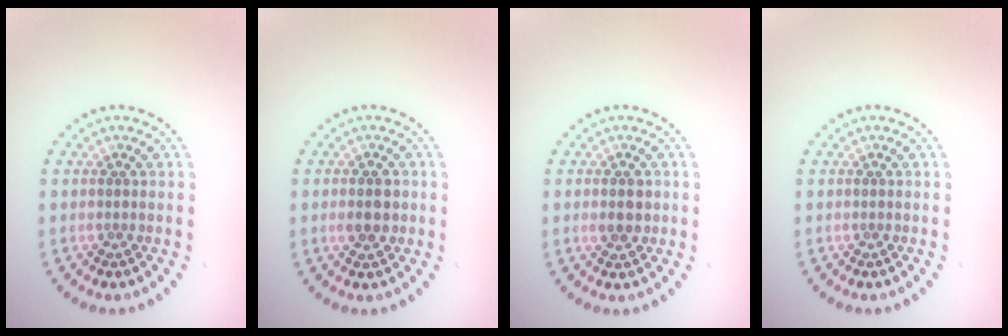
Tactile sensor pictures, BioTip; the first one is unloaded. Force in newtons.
{"total": 2.5, "press": 2.5, "slide": 0.2}
{"total": 1.8, "press": 1.8, "slide": 0.1}
{"total": 0.0}